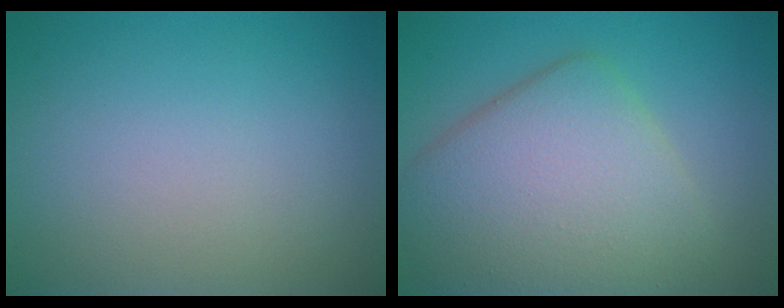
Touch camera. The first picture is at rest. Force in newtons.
{"total": 8.6, "press": 8.6, "slide": 0.4}